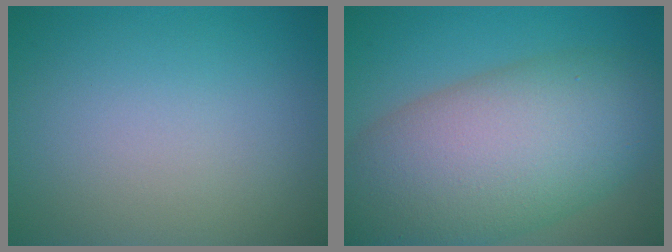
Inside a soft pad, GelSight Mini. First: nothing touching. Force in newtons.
{"total": 12.6, "press": 12.6, "slide": 0.4}